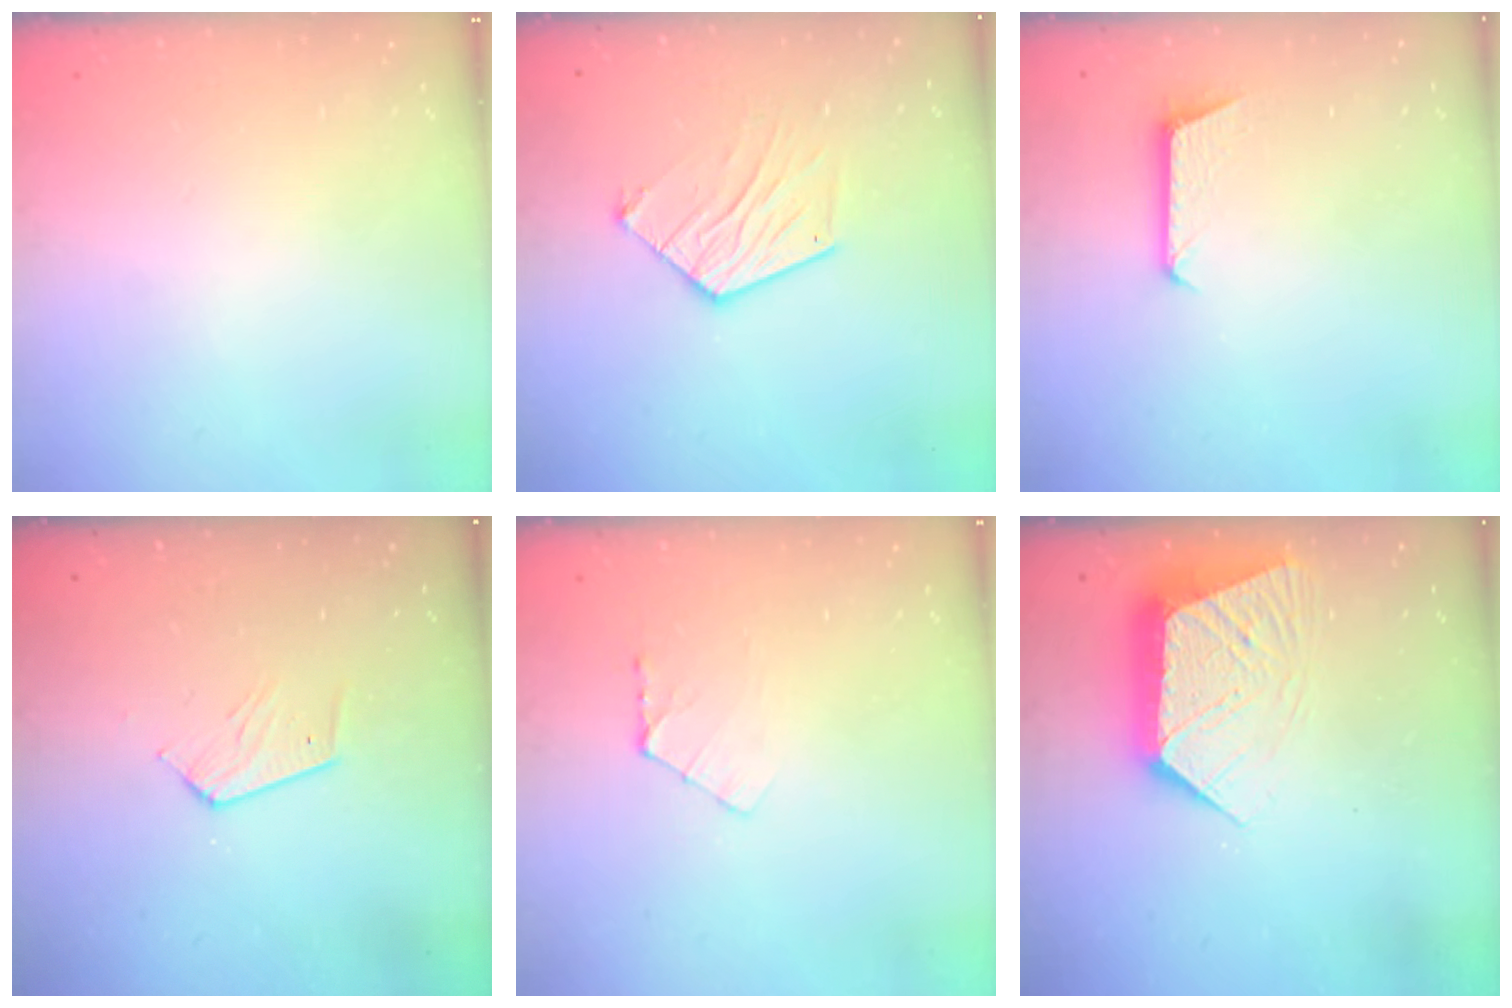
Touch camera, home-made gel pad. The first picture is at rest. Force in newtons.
{"total": 10.5, "press": 10.4, "slide": 0.5}
{"total": 5.8, "press": 5.7, "slide": 0.5}
{"total": 5.4, "press": 5.4, "slide": 0.5}
{"total": 4.8, "press": 4.7, "slide": 0.5}
{"total": 11.2, "press": 11.1, "slide": 0.8}